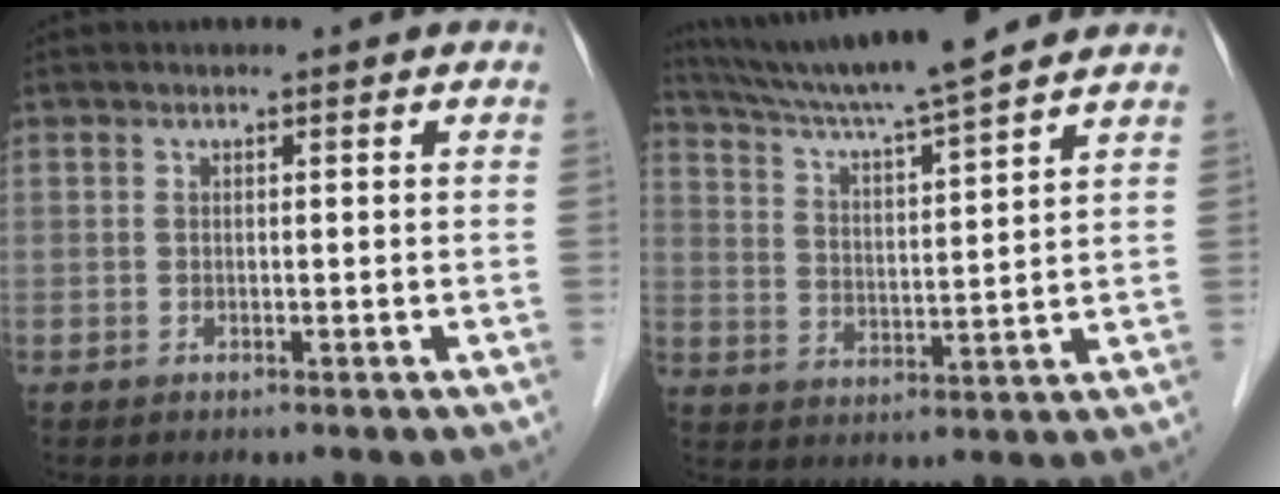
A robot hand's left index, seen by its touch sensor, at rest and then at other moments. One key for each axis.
{"total": 14.7, "fx": 13.0, "fy": -0.8, "fz": 6.7, "tx": -0.125, "ty": 0.019, "tz": 0.210}